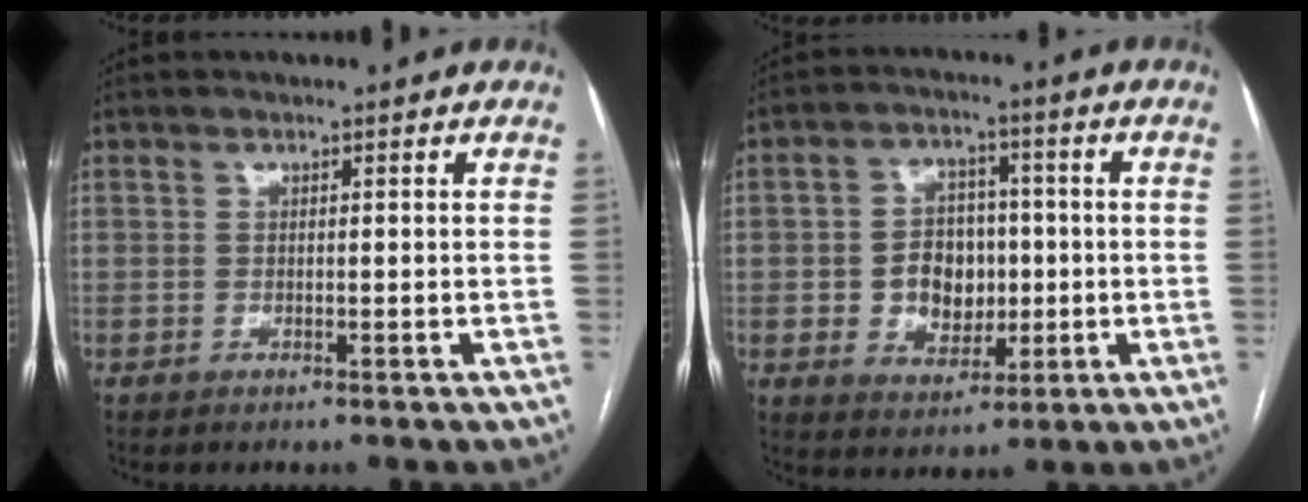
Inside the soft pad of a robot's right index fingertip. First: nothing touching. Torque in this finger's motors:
{"motor_torque": [0.66, 0.27, 0.12, 0.03]}